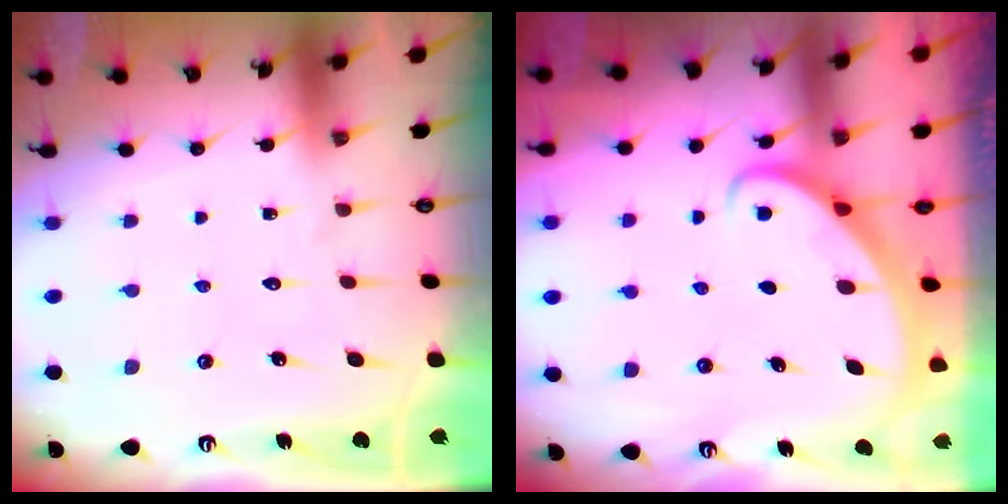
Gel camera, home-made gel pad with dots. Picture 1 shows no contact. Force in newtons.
{"total": 2.8, "press": 2.8, "slide": 0.2}